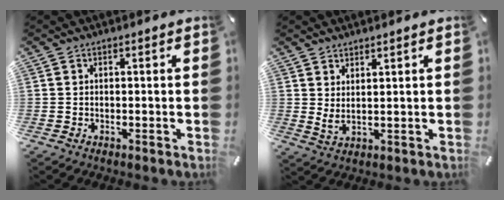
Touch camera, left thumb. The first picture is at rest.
{"total": 3.0, "force": [2.2, 0.5, 2.1], "torque": [-0.057, -0.020, 0.036]}